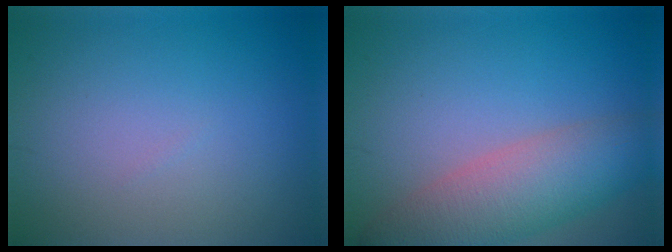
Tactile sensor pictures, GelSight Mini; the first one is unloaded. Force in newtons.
{"total": 7.4, "press": 7.4, "slide": 0.6}